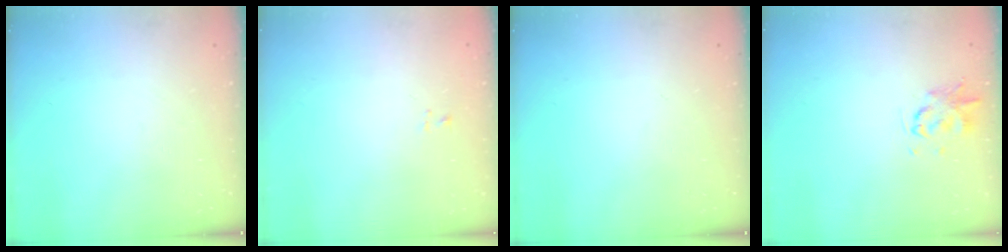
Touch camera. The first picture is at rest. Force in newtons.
{"total": 0.0}
{"total": 0.0}
{"total": 1.9, "press": 1.9, "slide": 0.4}